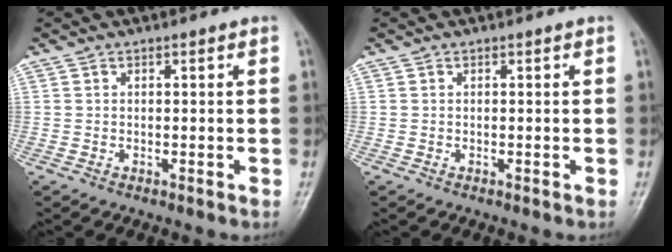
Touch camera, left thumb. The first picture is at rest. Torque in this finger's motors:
{"motor_torque": [0.00, 0.00, -0.03, -0.03, 0.00]}